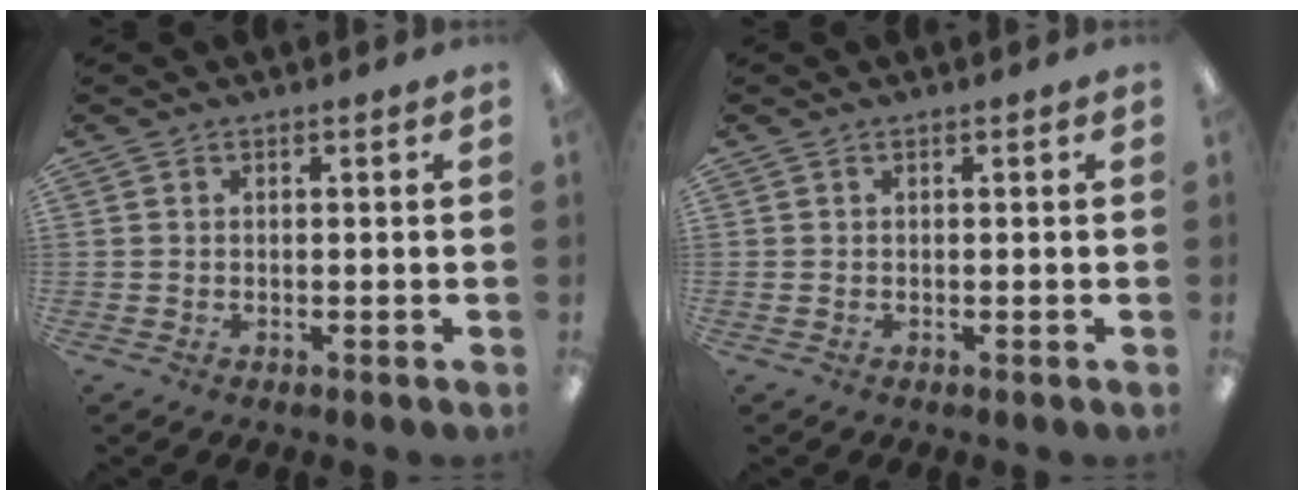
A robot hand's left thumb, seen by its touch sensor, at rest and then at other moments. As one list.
[{"total": 0.0}]